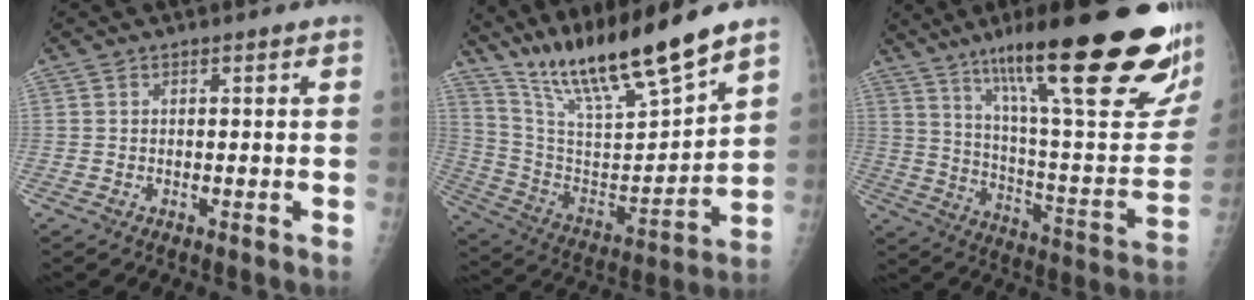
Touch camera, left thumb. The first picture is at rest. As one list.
[{"total": 20.0, "force": [16.1, 2.0, 11.6], "torque": [-0.182, -0.079, 0.303]}, {"total": 35.5, "force": [21.6, 6.6, 27.4], "torque": [-0.315, -0.057, 0.329]}]